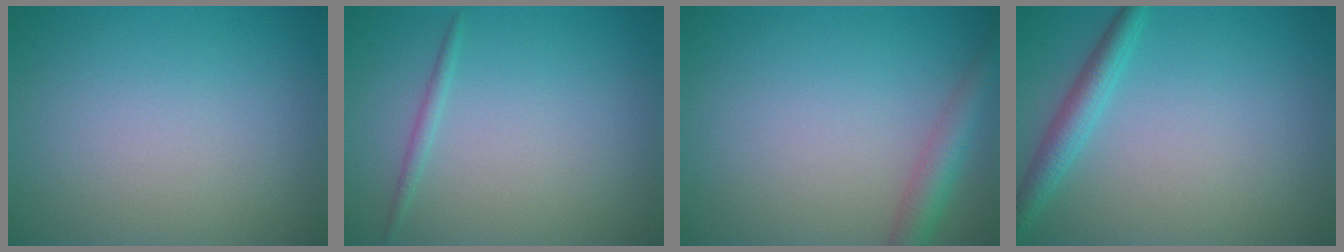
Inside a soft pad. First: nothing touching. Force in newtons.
{"total": 0.9, "press": 0.9, "slide": 0.0}
{"total": 3.0, "press": 3.0, "slide": 0.1}
{"total": 2.5, "press": 2.5, "slide": 0.1}